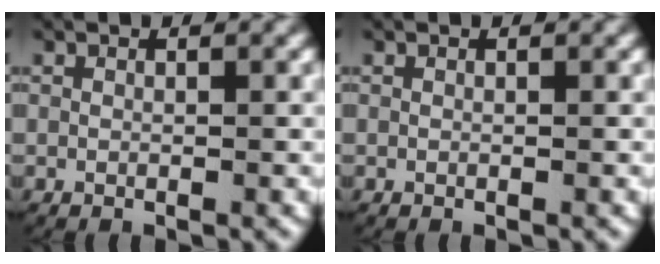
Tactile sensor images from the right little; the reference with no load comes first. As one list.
[{"total": 0.0}]